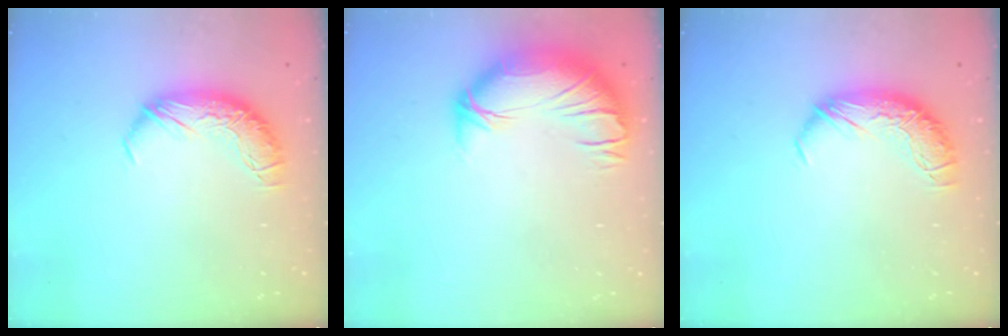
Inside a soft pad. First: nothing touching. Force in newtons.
{"total": 2.1, "press": 0.9, "slide": 2.0}
{"total": 0.0}